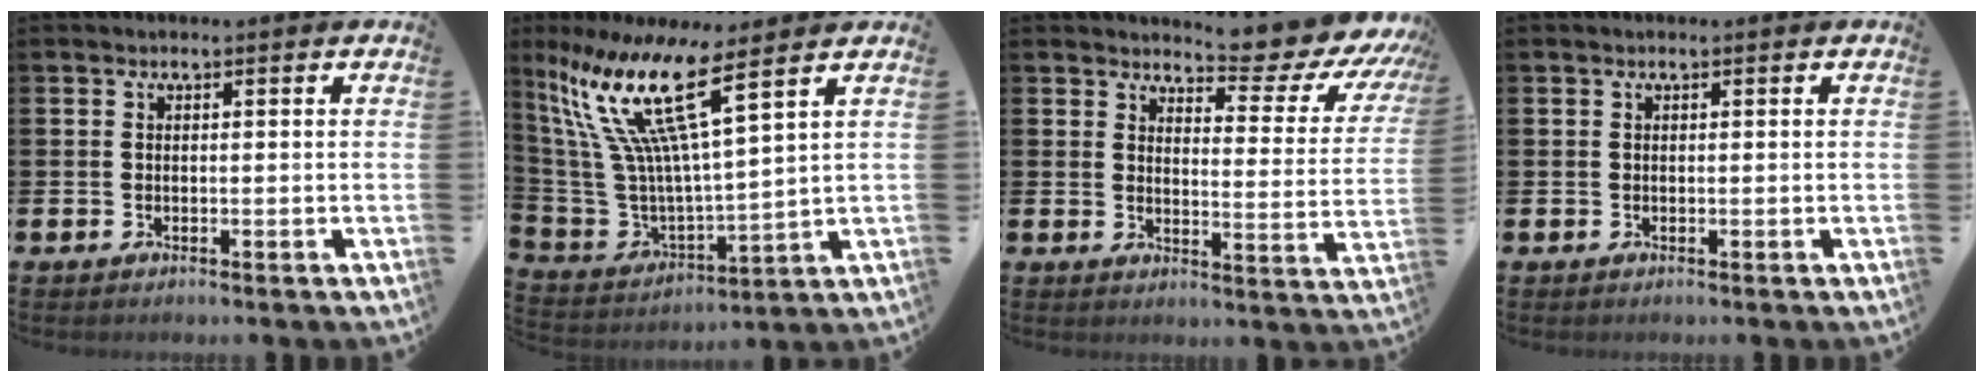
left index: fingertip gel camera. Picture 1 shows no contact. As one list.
[{"total": 13.2, "force": [8.4, 2.3, 9.9], "torque": [-0.236, -0.056, 0.131]}, {"total": 5.2, "force": [4.9, 1.0, 1.5], "torque": [-0.029, -0.055, 0.073]}, {"total": 0.0}]